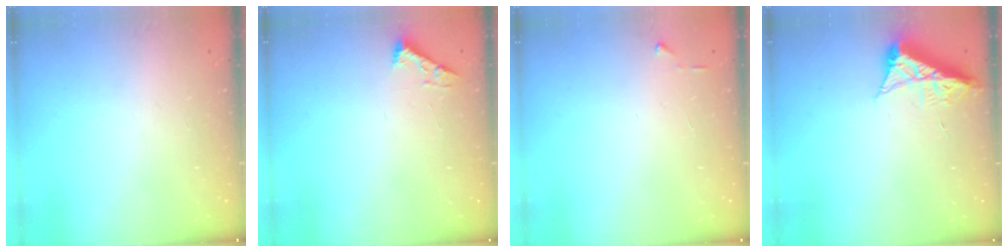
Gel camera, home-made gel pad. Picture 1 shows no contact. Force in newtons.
{"total": 2.5, "press": 2.5, "slide": 0.3}
{"total": 3.0, "press": 2.9, "slide": 0.4}
{"total": 7.7, "press": 7.6, "slide": 1.0}